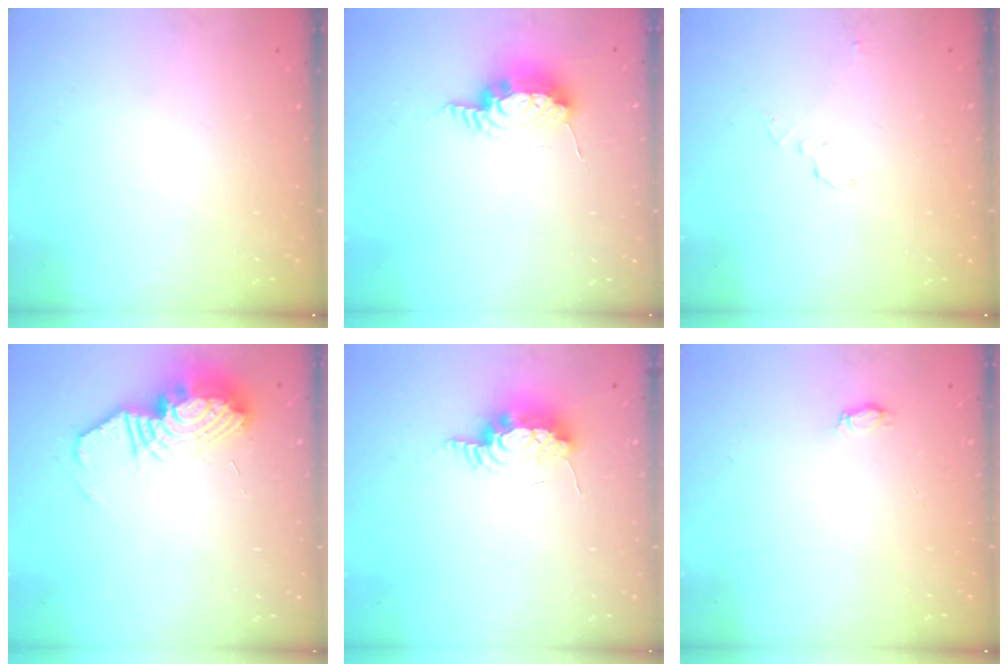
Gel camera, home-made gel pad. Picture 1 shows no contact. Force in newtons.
{"total": 15.2, "press": 10.7, "slide": 10.8}
{"total": 2.9, "press": 2.9, "slide": 0.3}
{"total": 13.3, "press": 13.3, "slide": 1.1}
{"total": 8.7, "press": 8.5, "slide": 1.7}
{"total": 3.7, "press": 3.6, "slide": 0.5}